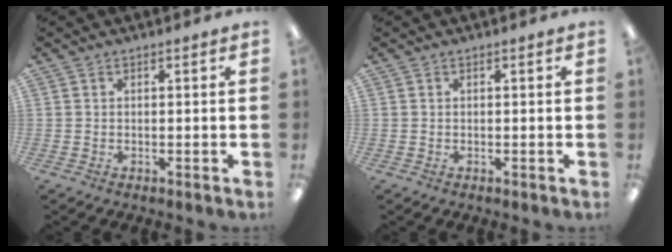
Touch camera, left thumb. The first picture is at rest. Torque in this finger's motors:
{"motor_torque": [0.00, 0.00, 0.25, -0.01, 0.00]}